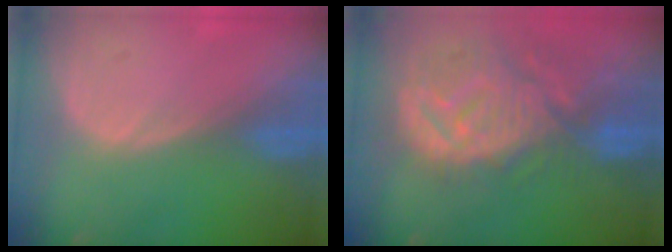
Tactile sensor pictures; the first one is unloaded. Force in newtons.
{"total": 12.3, "press": 11.0, "slide": 5.3}